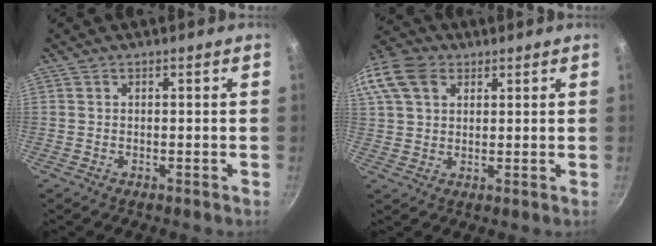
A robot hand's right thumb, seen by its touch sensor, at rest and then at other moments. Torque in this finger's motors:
{"motor_torque": [0.55, 1.43, 0.93, 0.21, 0.30]}